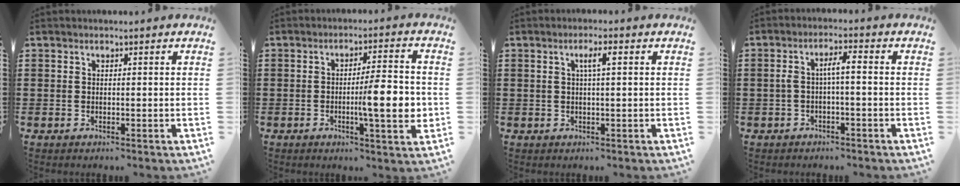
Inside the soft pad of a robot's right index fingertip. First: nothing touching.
{"total": 8.5, "force": [-1.1, 1.6, 8.3], "torque": [-0.114, -0.009, -0.022]}
{"total": 2.7, "force": [0.7, 0.4, 2.6], "torque": [-0.052, 0.006, 0.008]}
{"total": 3.5, "force": [-0.3, 0.6, 3.4], "torque": [-0.073, 0.006, -0.013]}